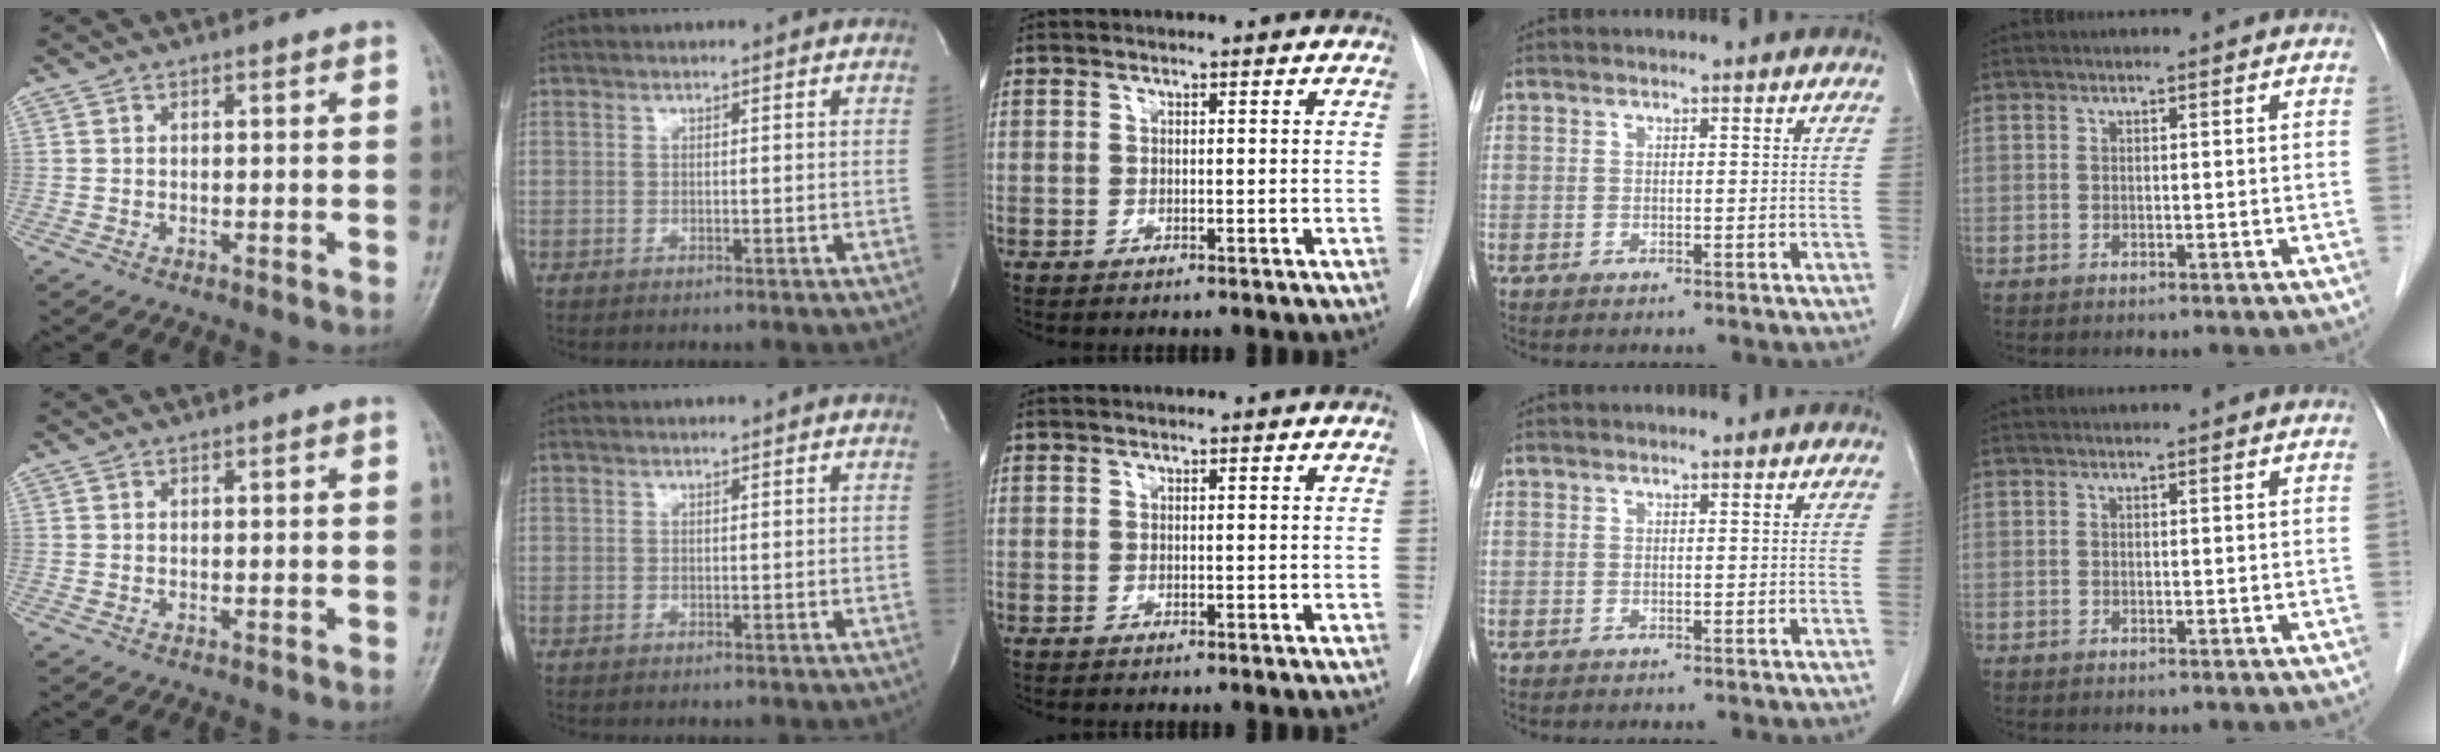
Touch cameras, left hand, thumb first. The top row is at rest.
{}